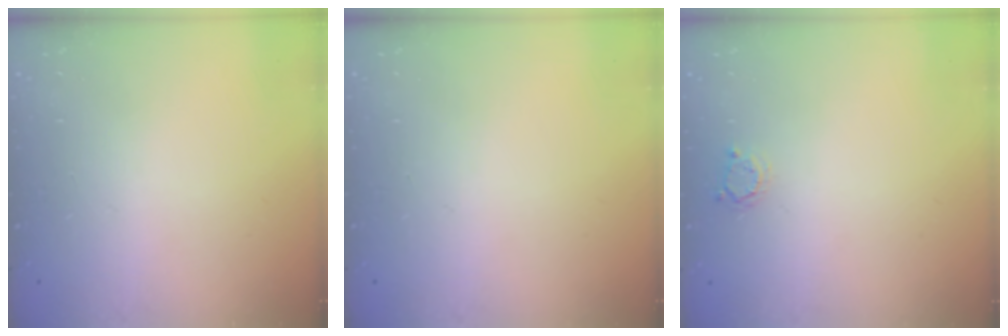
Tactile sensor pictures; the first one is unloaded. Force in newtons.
{"total": 0.0}
{"total": 2.5, "press": 2.5, "slide": 0.4}